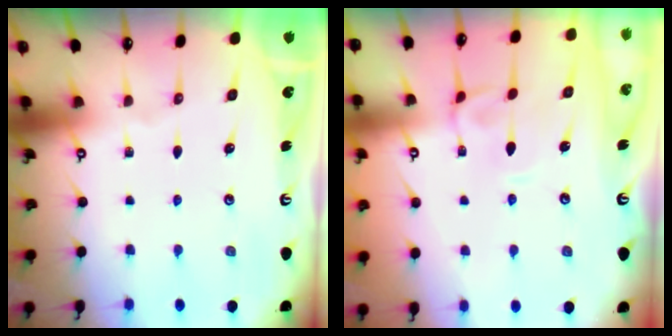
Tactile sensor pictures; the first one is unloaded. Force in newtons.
{"total": 3.0, "press": 3.0, "slide": 0.4}